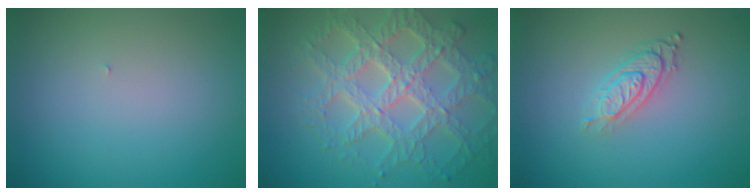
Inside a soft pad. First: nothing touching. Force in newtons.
{"total": 7.8, "press": 6.1, "slide": 4.9}
{"total": 3.2, "press": 2.3, "slide": 2.3}